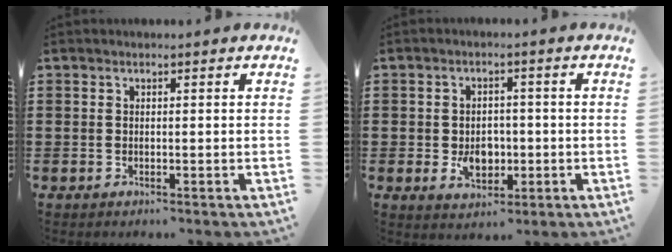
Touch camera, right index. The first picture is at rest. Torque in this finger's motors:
{"motor_torque": [0.07, 0.02, 0.14, 0.03]}